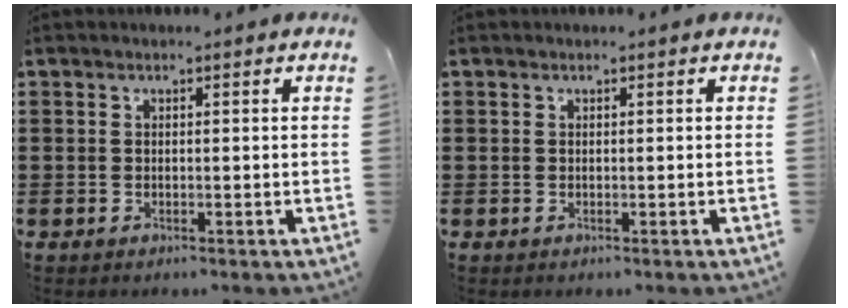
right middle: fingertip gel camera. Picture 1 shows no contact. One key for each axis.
{"total": 0.0}